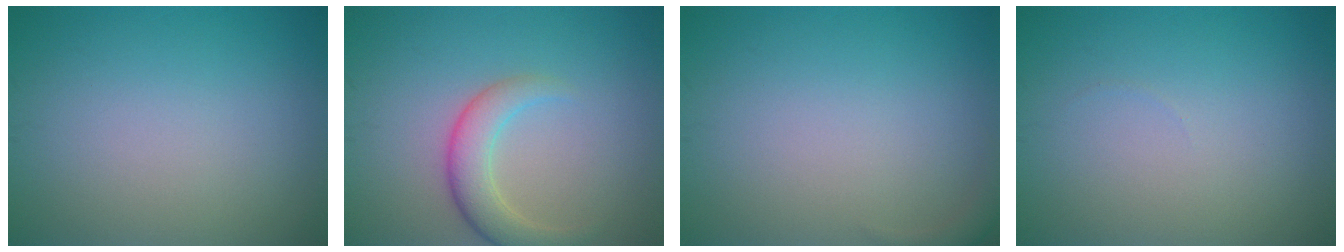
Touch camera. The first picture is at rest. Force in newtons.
{"total": 3.6, "press": 3.6, "slide": 0.3}
{"total": 1.1, "press": 1.1, "slide": 0.1}
{"total": 0.0}